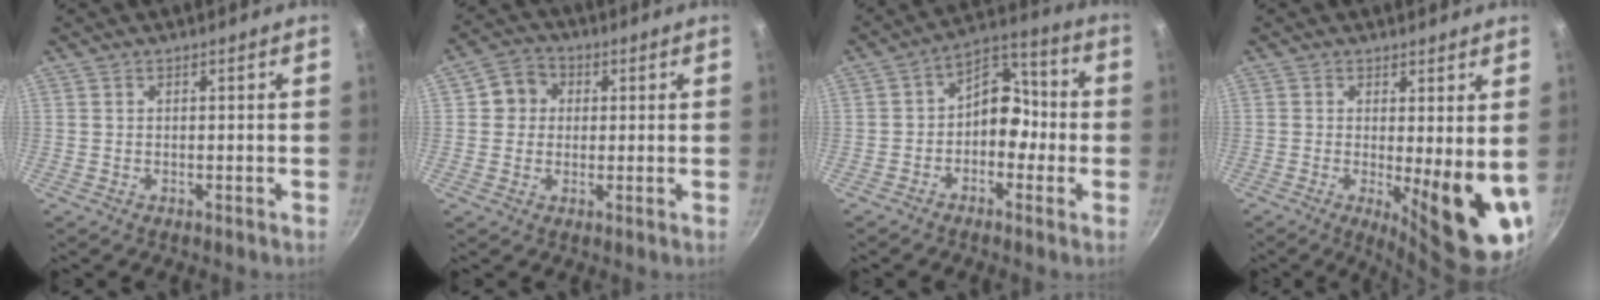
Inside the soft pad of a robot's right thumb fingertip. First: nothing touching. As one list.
[{"total": 5.7, "force": [1.0, 5.2, 2.1], "torque": [0.002, 0.007, 0.005]}, {"total": 9.4, "force": [-1.7, 6.7, 6.4], "torque": [-0.041, 0.048, -0.045]}, {"total": 11.0, "force": [-0.7, 3.3, 10.5], "torque": [-0.120, -0.028, -0.002]}]